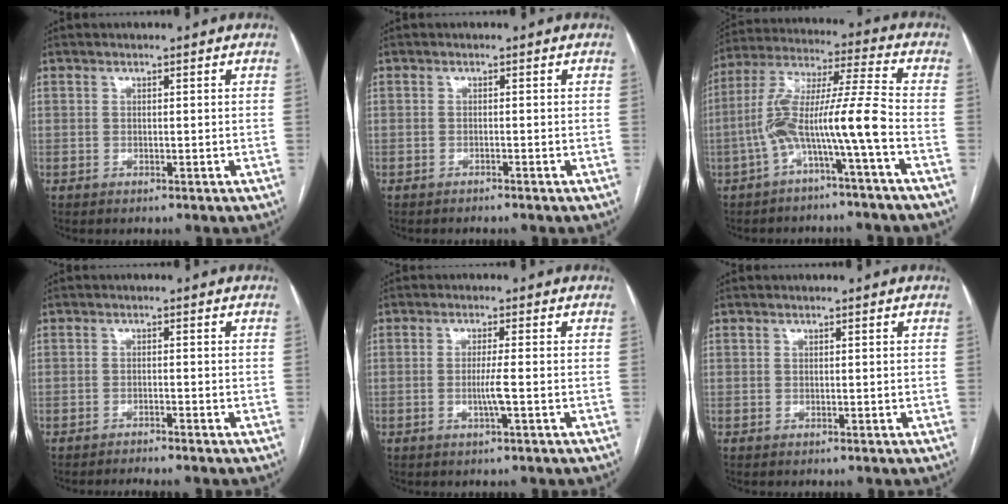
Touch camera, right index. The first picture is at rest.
{"total": 0.7, "force": [-0.6, 0.0, 0.2], "torque": [-0.007, -0.001, -0.011]}
{"total": 11.4, "force": [-4.2, -0.4, 10.6], "torque": [-0.208, 0.032, -0.079]}
{"total": 2.3, "force": [-2.1, -0.4, 0.7], "torque": [-0.008, -0.002, -0.031]}
{"total": 2.9, "force": [-0.7, -0.3, 2.8], "torque": [-0.054, -0.004, -0.012]}
{"total": 0.0}